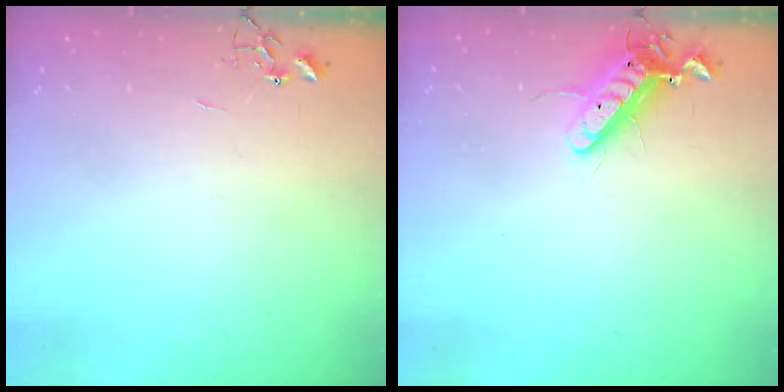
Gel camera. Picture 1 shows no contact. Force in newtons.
{"total": 11.6, "press": 11.4, "slide": 2.2}